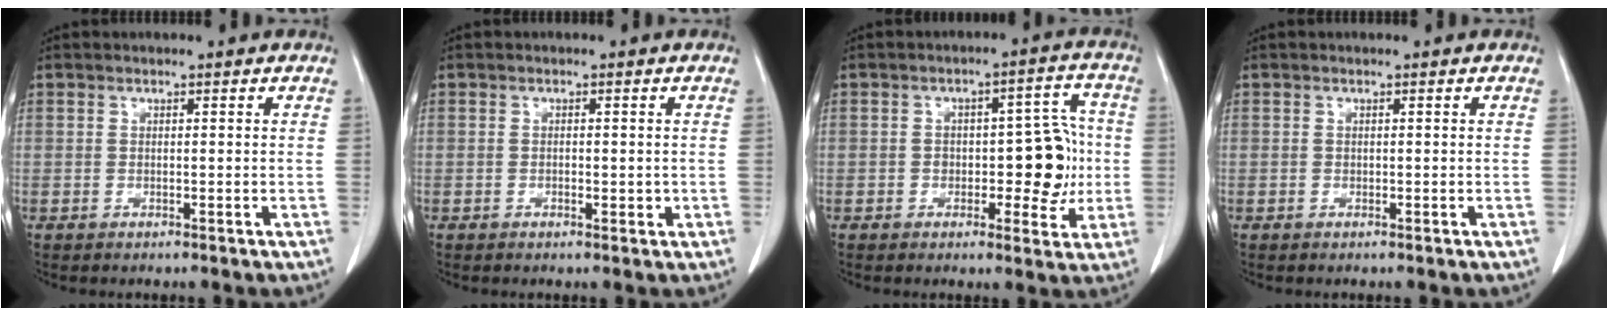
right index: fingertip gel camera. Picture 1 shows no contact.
{"total": 1.5, "force": [-0.3, 0.7, 1.3], "torque": [-0.021, 0.000, -0.002]}
{"total": 8.8, "force": [-1.0, 4.1, 7.8], "torque": [-0.091, 0.029, -0.007]}
{"total": 0.0}